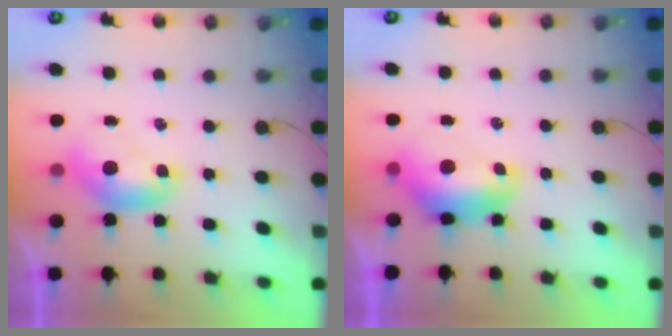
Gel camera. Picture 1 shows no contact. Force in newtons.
{"total": 2.0, "press": 1.9, "slide": 0.7}